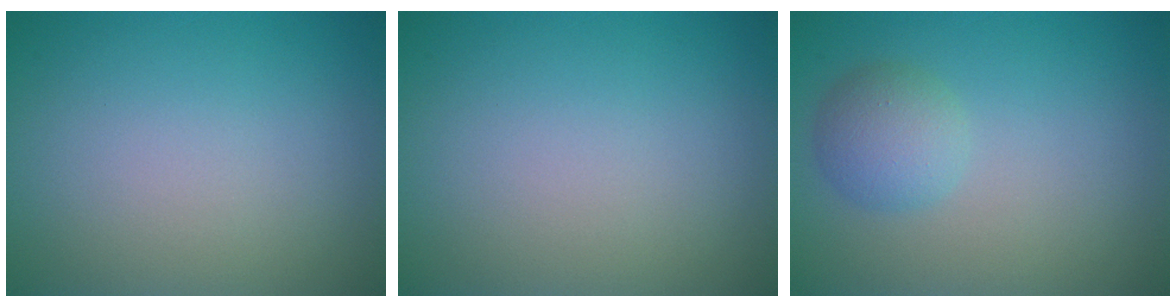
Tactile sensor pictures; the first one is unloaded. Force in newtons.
{"total": 0.0}
{"total": 2.6, "press": 2.6, "slide": 0.1}